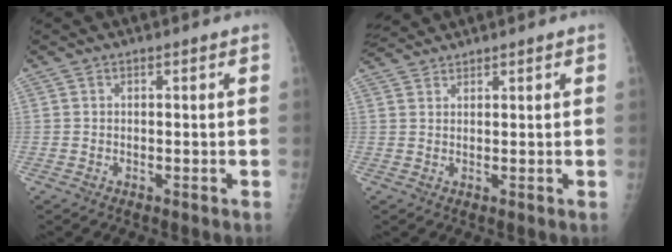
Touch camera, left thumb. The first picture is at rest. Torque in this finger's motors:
{"motor_torque": [0.76, -0.41, 1.54, -1.23, 0.15]}